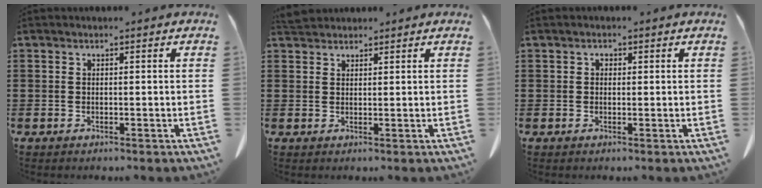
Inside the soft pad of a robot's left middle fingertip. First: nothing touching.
{"total": 2.4, "force": [2.3, 0.6, 0.5], "torque": [-0.017, 0.001, 0.046]}
{"total": 0.9, "force": [0.2, 0.7, 0.5], "torque": [-0.012, 0.004, 0.005]}